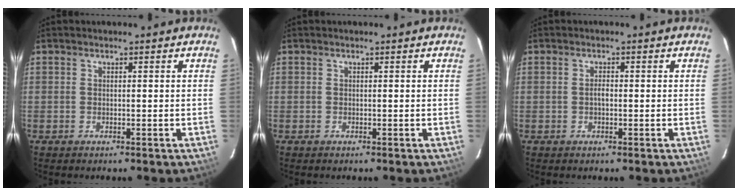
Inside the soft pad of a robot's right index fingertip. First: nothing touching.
{"total": 0.0}
{"total": 1.0, "force": [-0.2, 0.5, 0.9], "torque": [-0.016, 0.004, -0.004]}